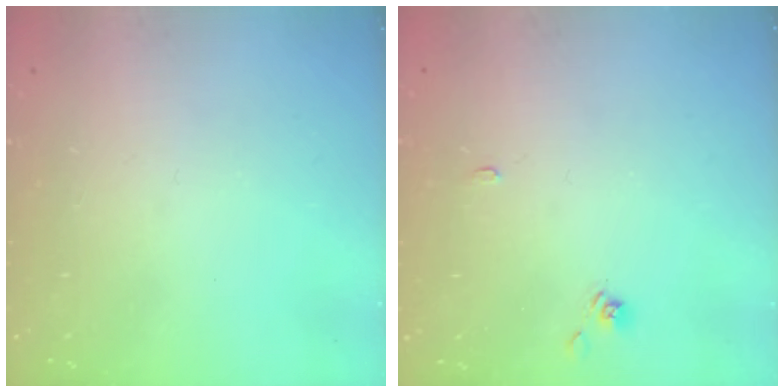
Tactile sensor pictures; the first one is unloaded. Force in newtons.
{"total": 3.9, "press": 3.9, "slide": 0.3}